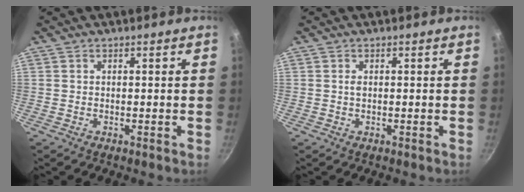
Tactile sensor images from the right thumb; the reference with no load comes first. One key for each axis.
{"total": 0.8, "fx": 0.1, "fy": 0.4, "fz": 0.6, "tx": -0.012, "ty": 0.000, "tz": 0.001}